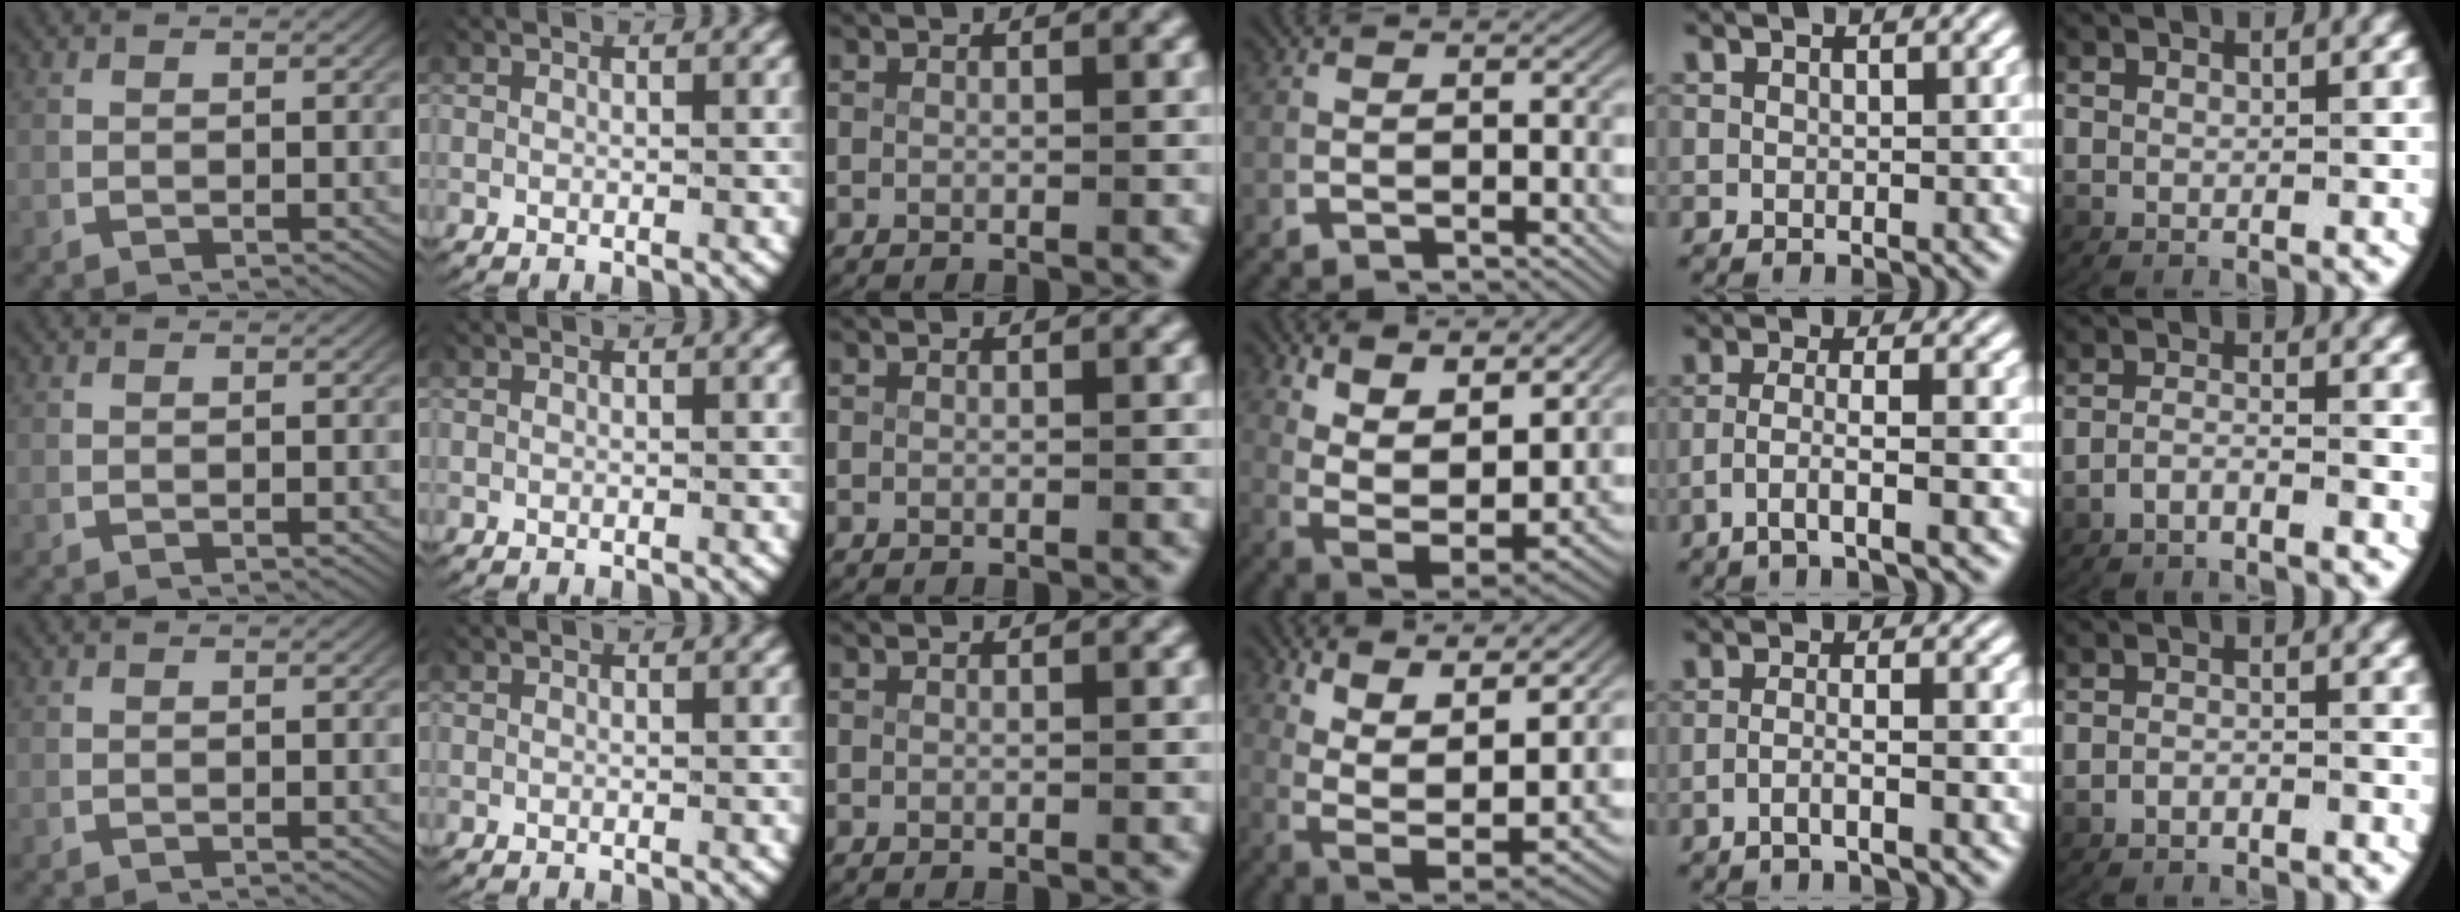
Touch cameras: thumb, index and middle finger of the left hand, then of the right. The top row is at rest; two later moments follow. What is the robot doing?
{"motion": "lift_and_place", "object": "towel"}